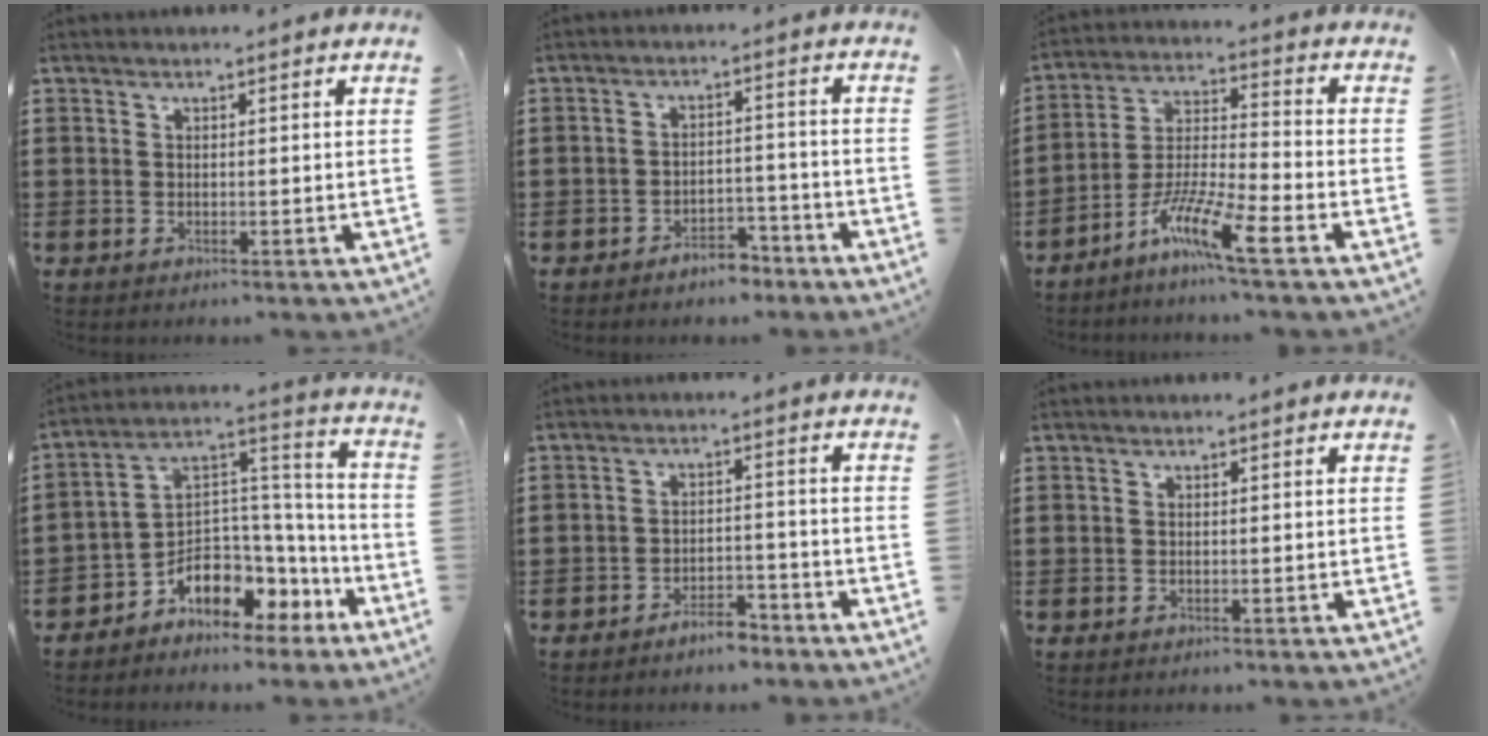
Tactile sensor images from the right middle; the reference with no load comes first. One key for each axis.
{"total": 3.8, "fx": -3.6, "fy": 1.1, "fz": 0.8, "tx": -0.015, "ty": 0.010, "tz": -0.072}
{"total": 9.2, "fx": -6.5, "fy": 0.9, "fz": 6.4, "tx": -0.136, "ty": -0.008, "tz": -0.129}
{"total": 5.3, "fx": -3.1, "fy": 3.9, "fz": 1.8, "tx": -0.054, "ty": -0.025, "tz": -0.061}
{"total": 3.8, "fx": -3.5, "fy": 0.9, "fz": 1.1, "tx": -0.020, "ty": 0.011, "tz": -0.070}
{"total": 0.0}